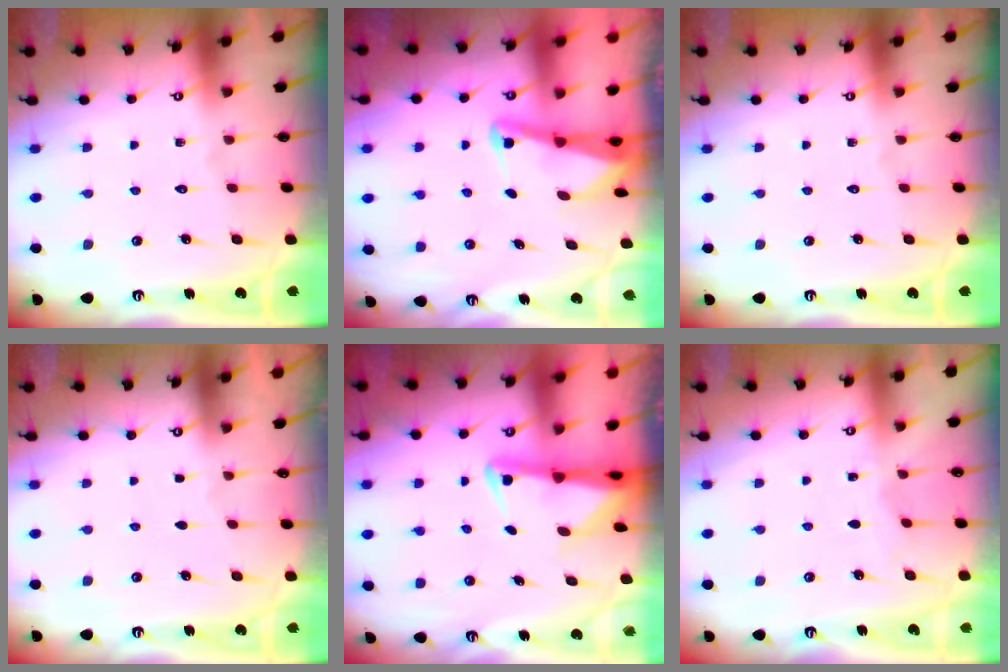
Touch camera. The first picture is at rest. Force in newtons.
{"total": 2.5, "press": 2.5, "slide": 0.6}
{"total": 0.0}
{"total": 0.9, "press": 0.9, "slide": 0.1}
{"total": 2.5, "press": 2.4, "slide": 0.5}
{"total": 3.4, "press": 3.4, "slide": 0.4}